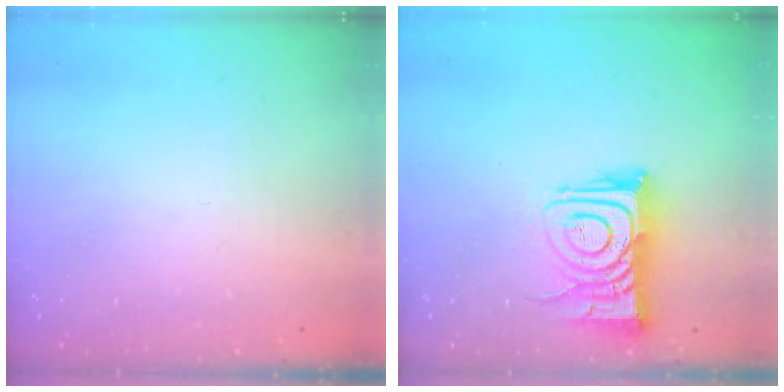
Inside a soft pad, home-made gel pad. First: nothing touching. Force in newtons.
{"total": 12.5, "press": 12.4, "slide": 1.3}